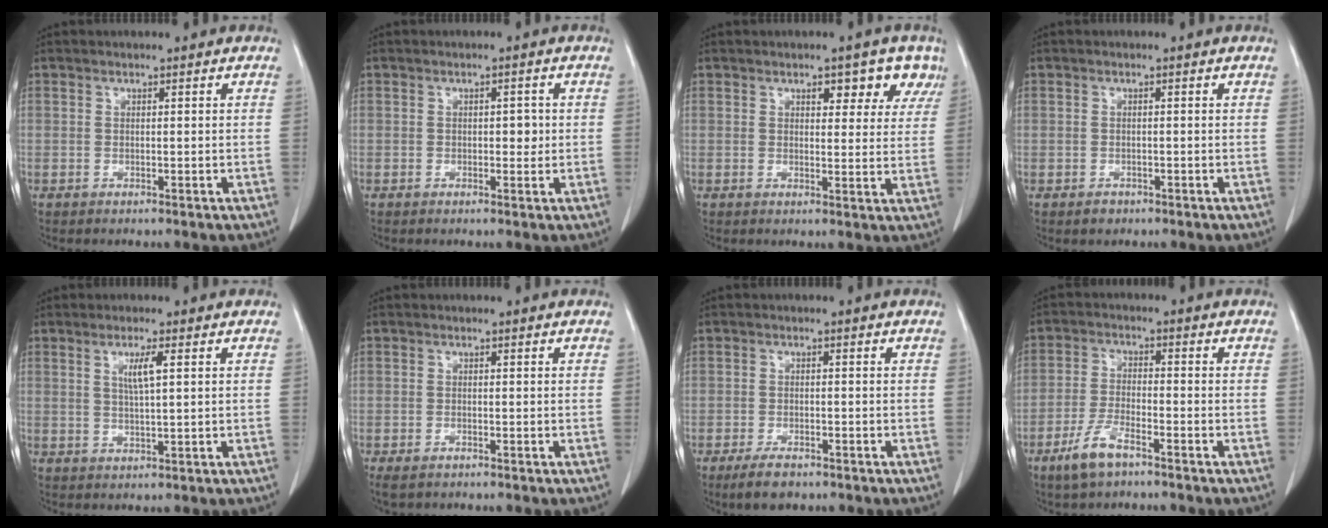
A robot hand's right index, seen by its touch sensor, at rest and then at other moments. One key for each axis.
{"total": 1.9, "fx": 0.2, "fy": 1.1, "fz": 1.5, "tx": -0.011, "ty": 0.005, "tz": 0.005}
{"total": 5.4, "fx": 3.3, "fy": 2.9, "fz": 3.2, "tx": -0.020, "ty": 0.004, "tz": 0.035}
{"total": 0.8, "fx": -0.3, "fy": 0.8, "fz": 0.0, "tx": 0.002, "ty": 0.005, "tz": -0.006}
{"total": 3.4, "fx": 1.1, "fy": -0.1, "fz": 3.2, "tx": -0.061, "ty": -0.001, "tz": 0.021}
{"total": 2.8, "fx": -2.1, "fy": 1.0, "fz": 1.5, "tx": -0.030, "ty": -0.007, "tz": -0.030}
{"total": 4.0, "fx": -2.8, "fy": 1.7, "fz": 2.2, "tx": -0.045, "ty": -0.004, "tz": -0.044}
{"total": 6.1, "fx": -4.2, "fy": 1.5, "fz": 4.1, "tx": -0.096, "ty": -0.007, "tz": -0.079}